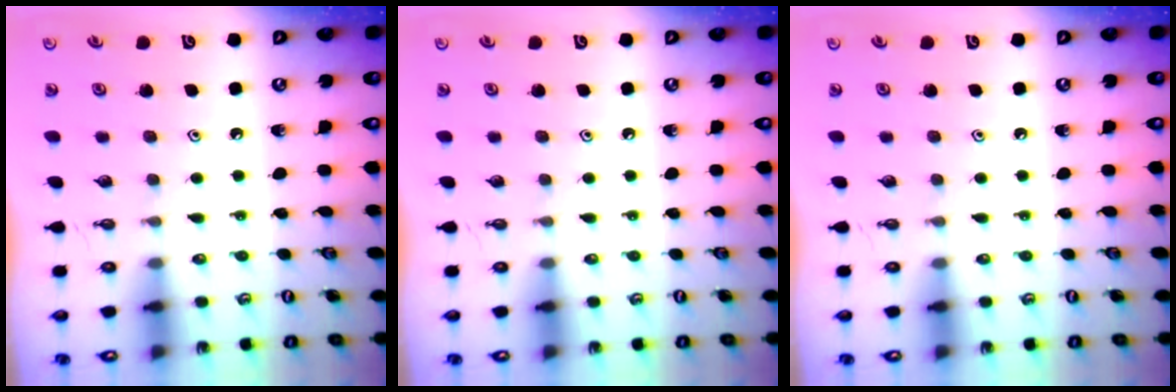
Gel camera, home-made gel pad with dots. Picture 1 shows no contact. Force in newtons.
{"total": 0.0}
{"total": 0.0}